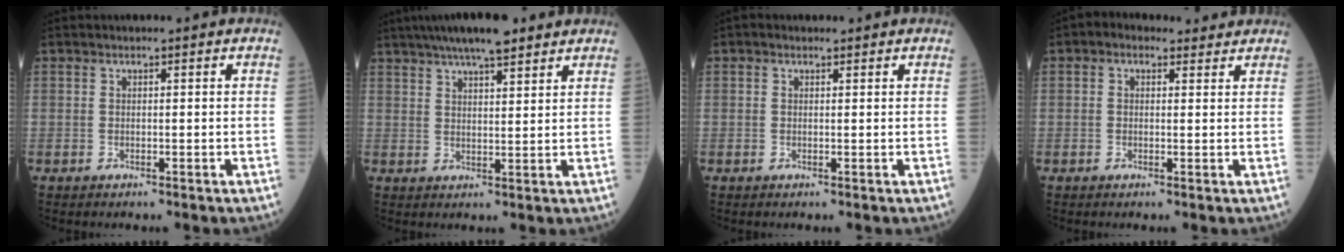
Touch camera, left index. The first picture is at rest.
{"total": 11.0, "force": [8.6, 2.0, 6.6], "torque": [-0.105, 0.026, 0.134]}
{"total": 0.8, "force": [0.5, 0.6, 0.3], "torque": [-0.007, 0.003, 0.004]}
{"total": 4.1, "force": [2.8, 2.5, 1.6], "torque": [-0.024, 0.025, 0.043]}